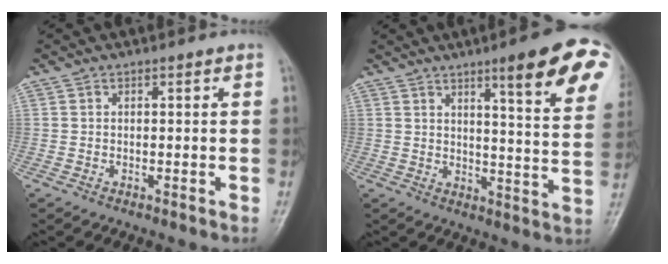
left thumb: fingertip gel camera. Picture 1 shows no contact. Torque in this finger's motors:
{"motor_torque": [0.54, 0.51, 1.54, -1.24, 0.07]}